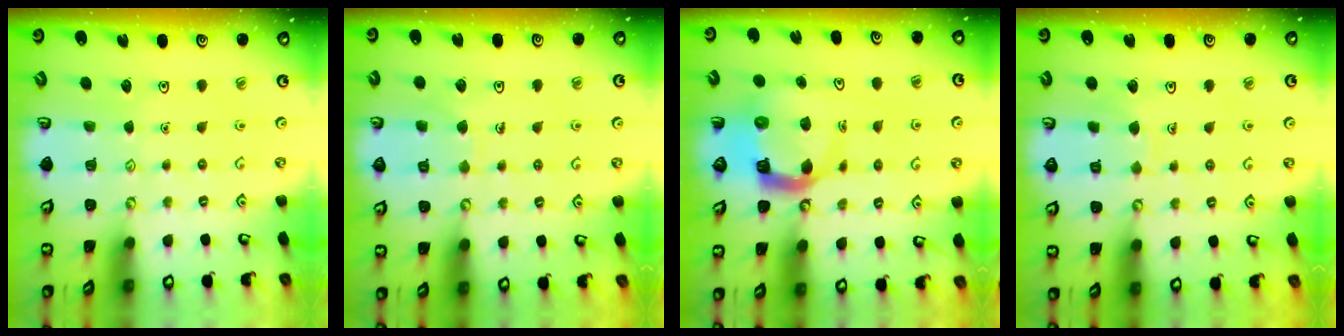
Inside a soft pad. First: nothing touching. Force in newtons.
{"total": 5.1, "press": 5.1, "slide": 0.5}
{"total": 7.8, "press": 7.7, "slide": 1.1}
{"total": 6.1, "press": 6.1, "slide": 0.2}